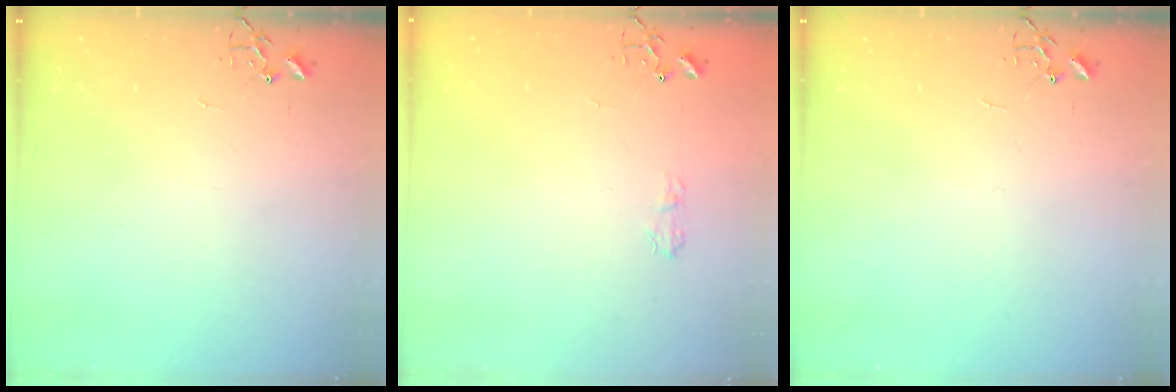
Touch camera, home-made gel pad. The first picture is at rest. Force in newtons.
{"total": 5.0, "press": 5.0, "slide": 0.6}
{"total": 0.0}